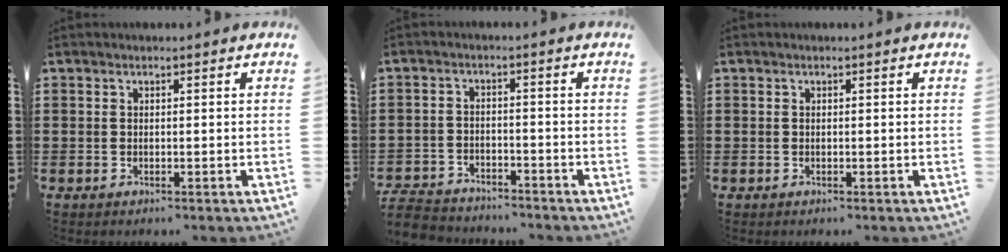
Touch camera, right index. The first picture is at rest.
{"total": 4.7, "force": [-4.7, 0.6, 0.2], "torque": [-0.018, -0.001, -0.100]}
{"total": 0.0}